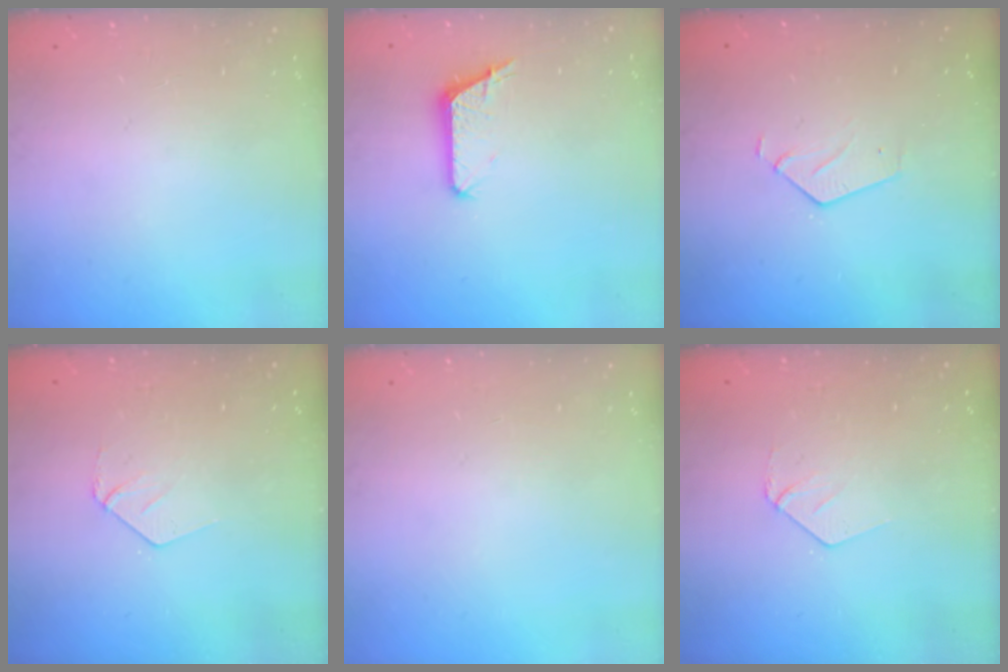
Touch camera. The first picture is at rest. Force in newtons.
{"total": 6.3, "press": 6.3, "slide": 0.6}
{"total": 3.6, "press": 3.6, "slide": 0.3}
{"total": 4.0, "press": 4.0, "slide": 0.3}
{"total": 0.0}
{"total": 4.0, "press": 4.0, "slide": 0.3}